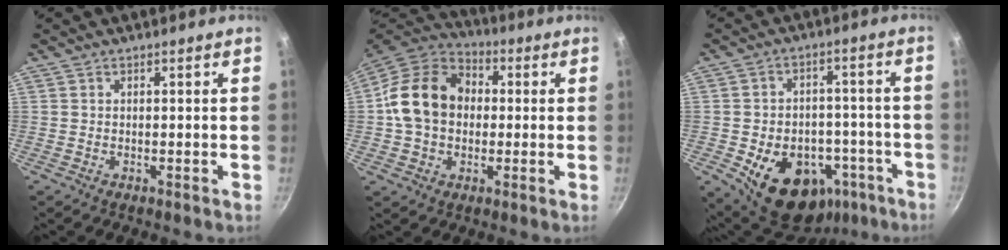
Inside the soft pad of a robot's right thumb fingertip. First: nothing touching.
{"total": 16.5, "force": [0.9, 12.8, 10.5], "torque": [-0.157, 0.034, 0.000]}
{"total": 19.2, "force": [-8.5, 13.2, 11.0], "torque": [-0.128, 0.041, -0.103]}